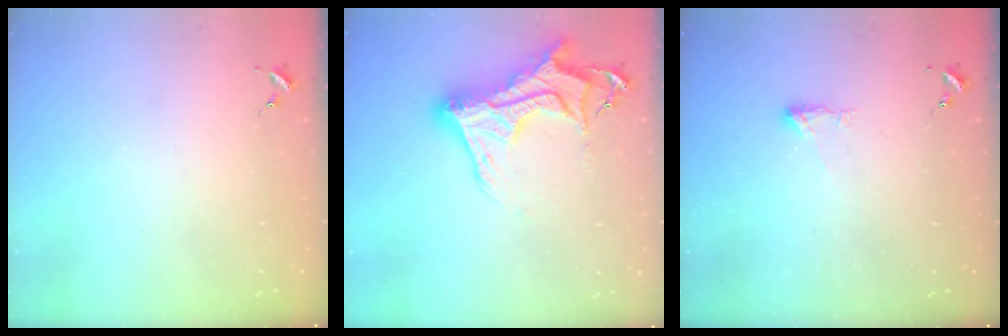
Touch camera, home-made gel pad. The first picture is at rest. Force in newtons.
{"total": 18.2, "press": 18.1, "slide": 1.6}
{"total": 5.2, "press": 5.2, "slide": 0.8}